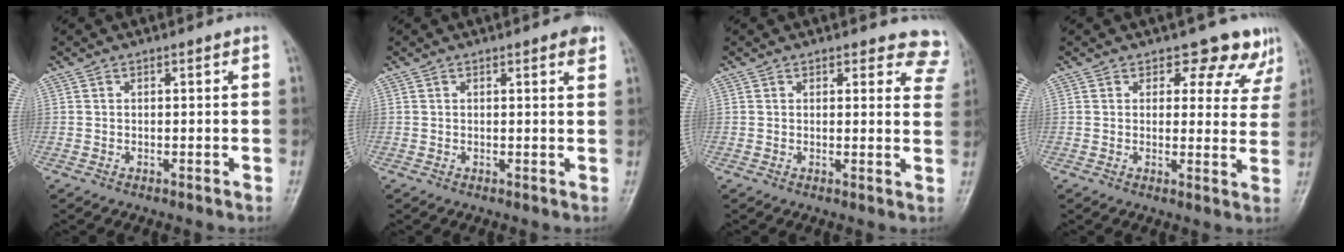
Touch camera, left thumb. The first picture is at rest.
{"total": 2.3, "force": [1.4, 0.6, 1.7], "torque": [-0.018, -0.004, 0.012]}
{"total": 7.3, "force": [6.7, 2.9, 0.9], "torque": [0.047, -0.029, 0.044]}
{"total": 7.9, "force": [6.5, 4.1, 2.0], "torque": [0.022, -0.035, 0.059]}